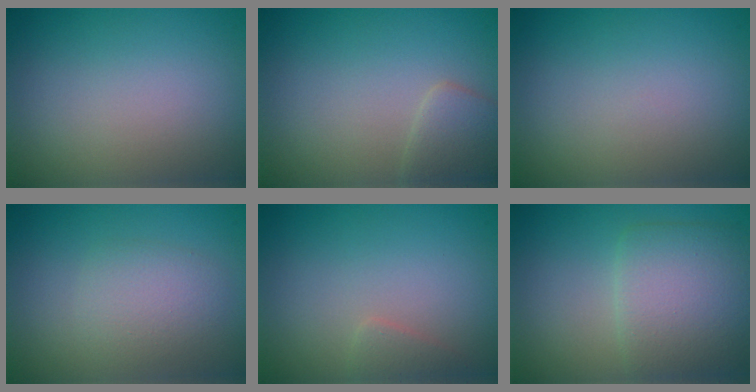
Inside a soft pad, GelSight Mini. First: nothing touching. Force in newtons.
{"total": 2.2, "press": 2.2, "slide": 0.1}
{"total": 0.0}
{"total": 2.4, "press": 2.4, "slide": 0.2}
{"total": 1.0, "press": 1.0, "slide": 0.1}
{"total": 5.7, "press": 5.7, "slide": 0.1}